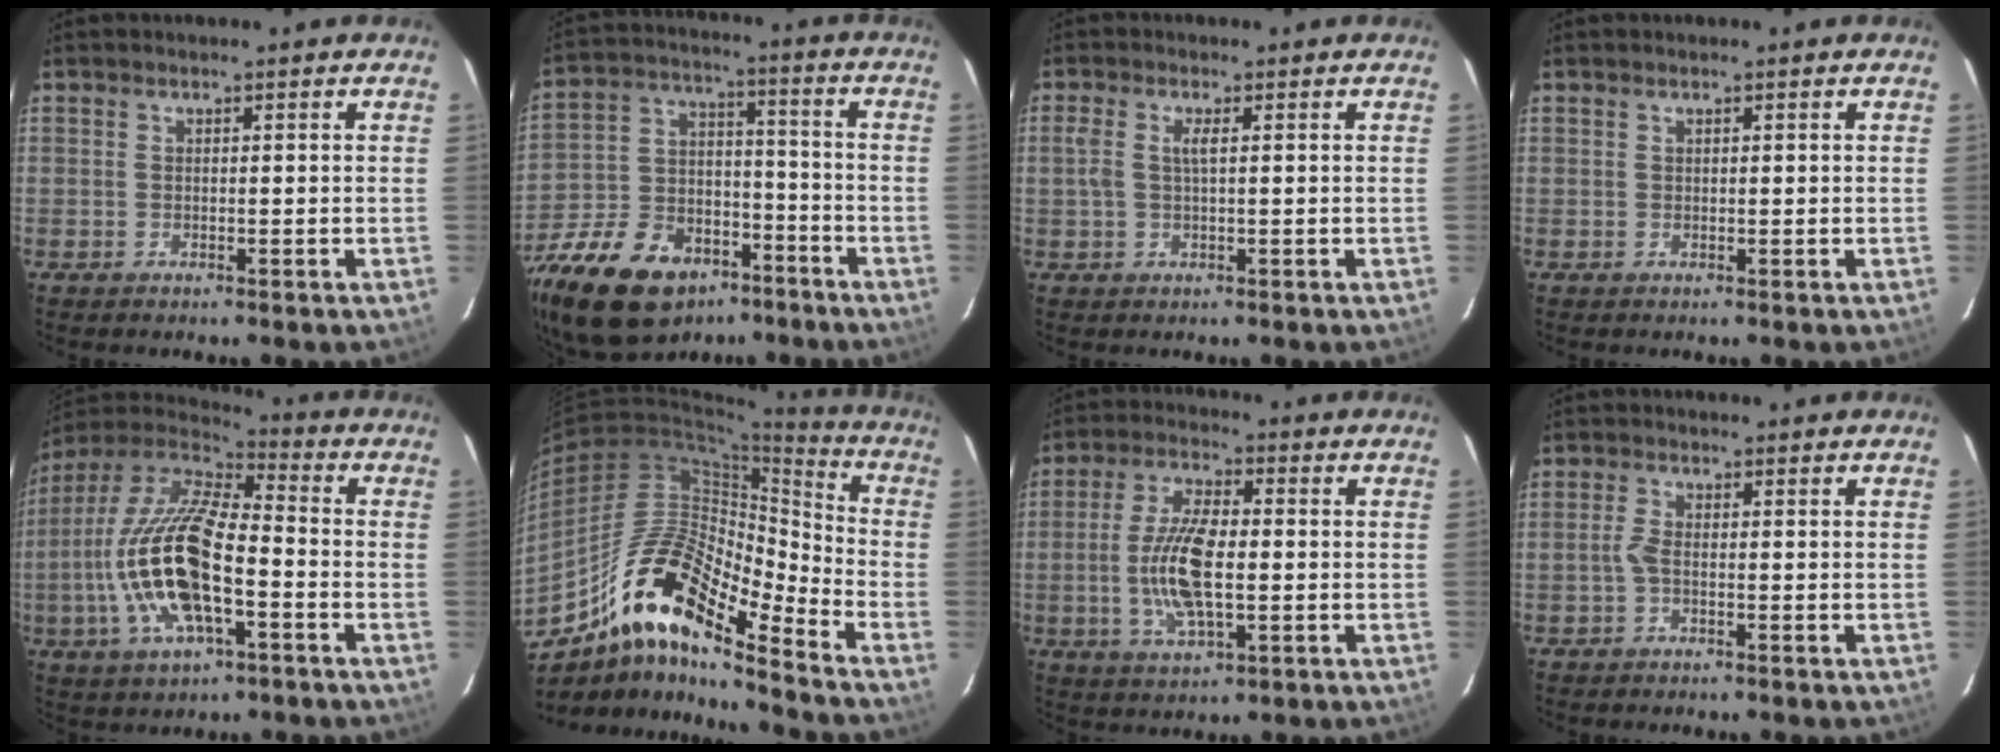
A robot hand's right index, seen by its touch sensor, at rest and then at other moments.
{"total": 28.3, "force": [-18.0, 15.6, 15.2], "torque": [-0.338, 0.004, -0.285]}
{"total": 2.7, "force": [0.4, 0.6, 2.6], "torque": [-0.054, 0.002, 0.005]}
{"total": 0.0}
{"total": 20.3, "force": [-5.2, 7.6, 18.2], "torque": [-0.367, -0.014, -0.103]}
{"total": 18.3, "force": [-12.7, 4.5, 12.3], "torque": [-0.205, 0.004, -0.245]}
{"total": 11.4, "force": [-1.3, 4.2, 10.6], "torque": [-0.214, 0.000, -0.024]}
{"total": 1.8, "force": [-0.7, 0.3, 1.6], "torque": [-0.037, 0.002, -0.015]}